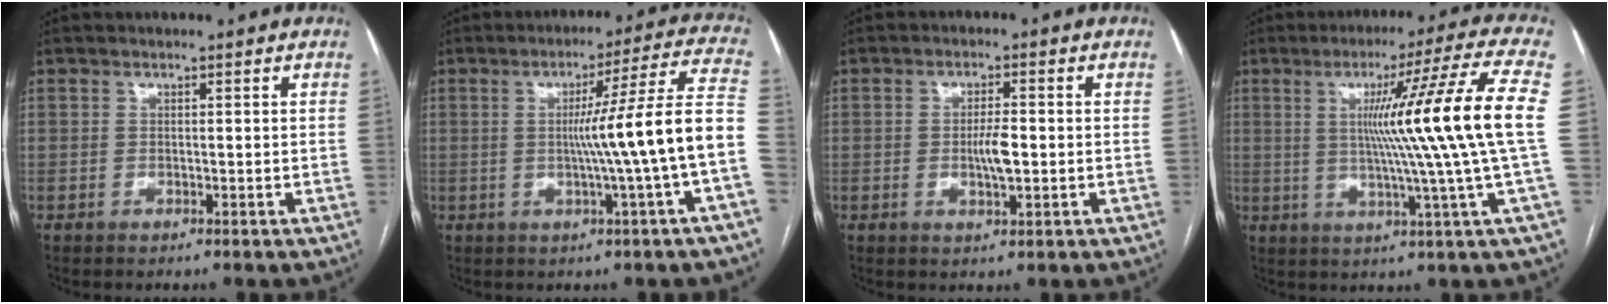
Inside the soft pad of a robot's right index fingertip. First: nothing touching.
{"total": 13.5, "force": [-1.9, -3.0, 13.1], "torque": [-0.173, 0.007, -0.031]}
{"total": 3.8, "force": [-0.5, 0.6, 3.7], "torque": [-0.068, -0.002, -0.006]}
{"total": 16.7, "force": [1.3, -3.9, 16.2], "torque": [-0.228, -0.006, 0.011]}